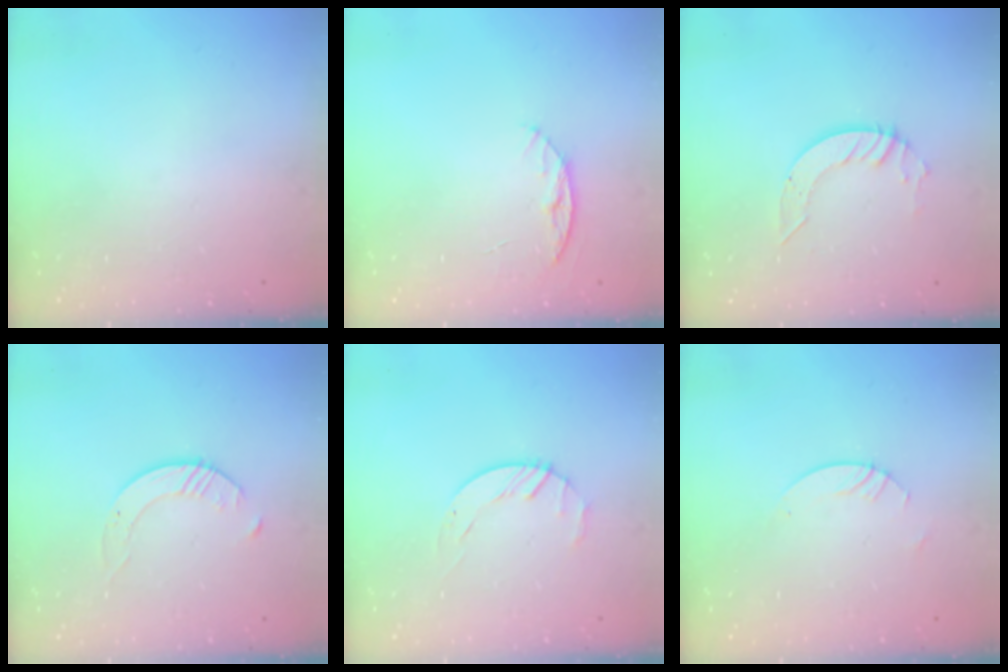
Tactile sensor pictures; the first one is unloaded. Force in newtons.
{"total": 5.6, "press": 5.6, "slide": 0.6}
{"total": 5.2, "press": 5.2, "slide": 0.3}
{"total": 2.6, "press": 2.6, "slide": 0.3}
{"total": 1.8, "press": 1.7, "slide": 0.3}
{"total": 3.0, "press": 2.9, "slide": 0.3}